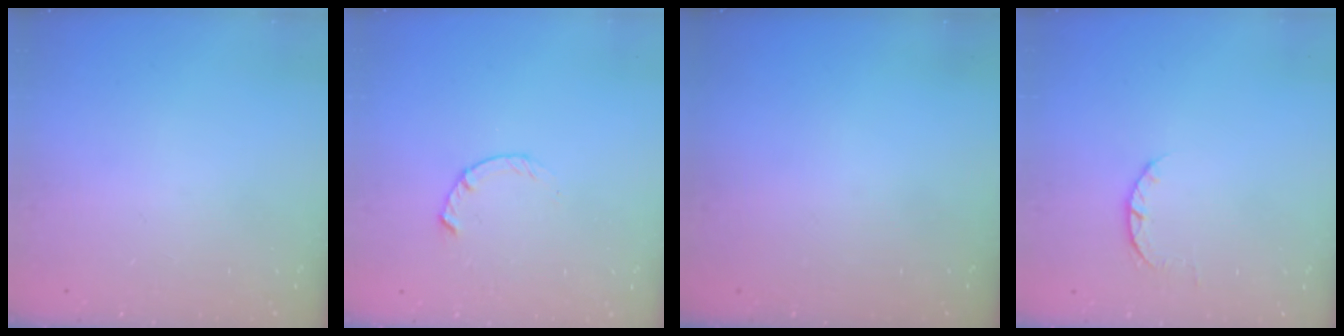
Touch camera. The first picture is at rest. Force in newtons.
{"total": 1.8, "press": 1.8, "slide": 0.3}
{"total": 0.0}
{"total": 3.2, "press": 3.2, "slide": 0.4}